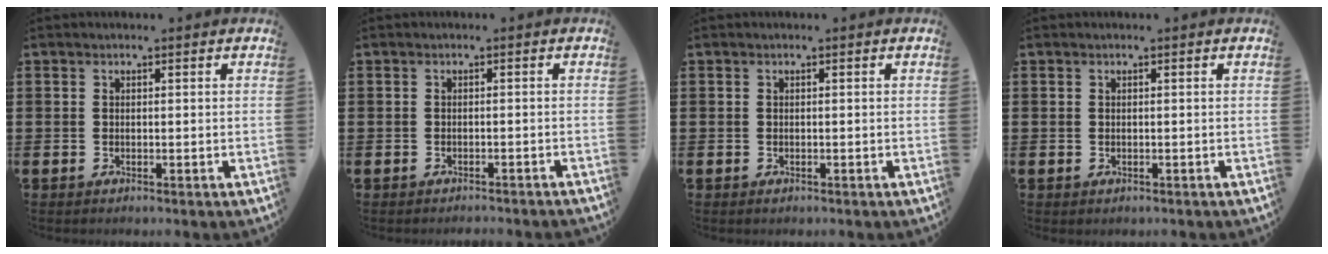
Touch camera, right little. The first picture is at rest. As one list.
[{"total": 0.7, "force": [-0.7, -0.1, 0.1], "torque": [-0.001, -0.001, -0.015]}, {"total": 0.0}, {"total": 0.0}]